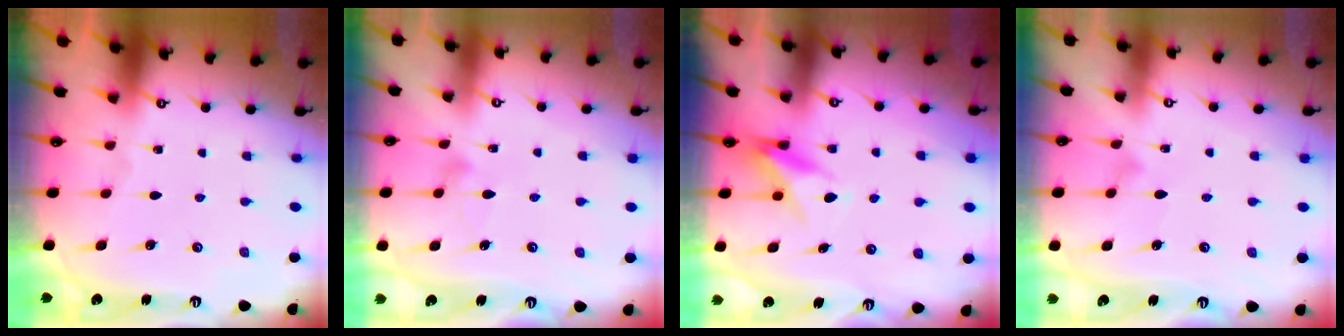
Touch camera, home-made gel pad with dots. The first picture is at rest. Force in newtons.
{"total": 7.7, "press": 7.7, "slide": 0.4}
{"total": 9.3, "press": 9.2, "slide": 0.7}
{"total": 4.2, "press": 4.2, "slide": 0.3}